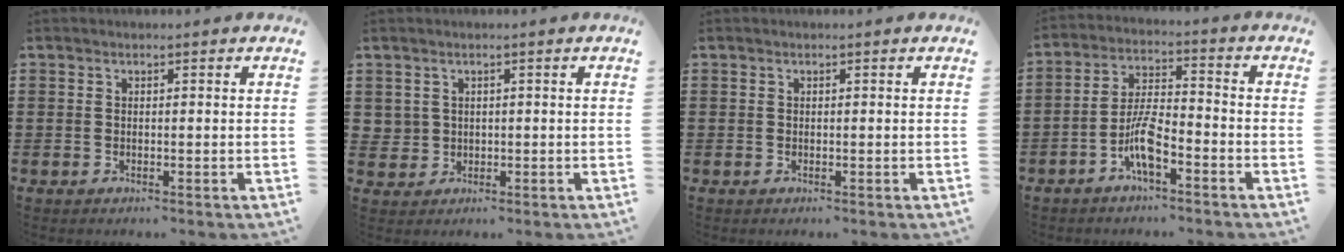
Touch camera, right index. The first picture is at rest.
{"total": 1.8, "force": [0.6, 1.7, 0.2], "torque": [-0.012, 0.009, 0.010]}
{"total": 0.0}
{"total": 6.9, "force": [-3.7, 2.0, 5.4], "torque": [-0.123, -0.004, -0.073]}